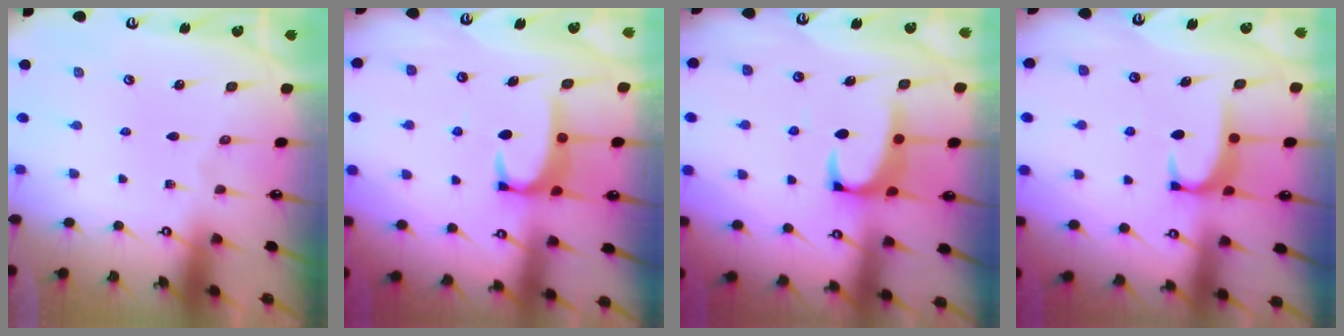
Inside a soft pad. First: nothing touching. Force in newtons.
{"total": 3.2, "press": 3.2, "slide": 0.4}
{"total": 2.2, "press": 2.0, "slide": 0.9}
{"total": 1.8, "press": 1.7, "slide": 0.5}